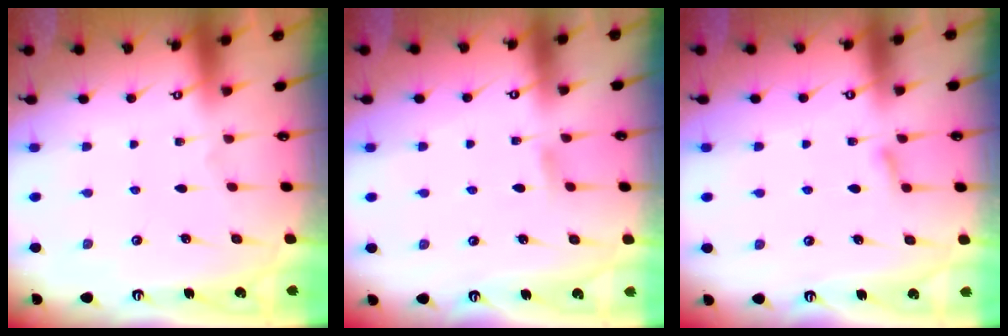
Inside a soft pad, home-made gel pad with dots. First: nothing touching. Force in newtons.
{"total": 3.9, "press": 3.9, "slide": 0.5}
{"total": 5.1, "press": 5.1, "slide": 0.7}